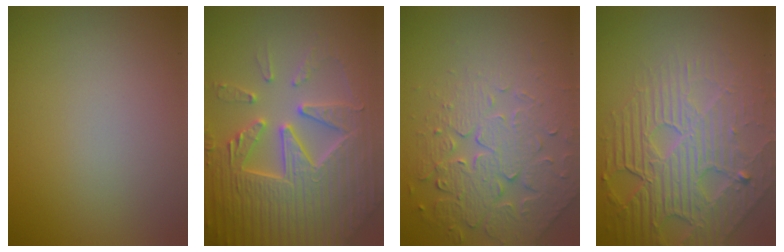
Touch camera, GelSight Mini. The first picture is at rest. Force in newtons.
{"total": 7.7, "press": 7.6, "slide": 1.5}
{"total": 5.0, "press": 4.8, "slide": 1.5}
{"total": 7.2, "press": 5.5, "slide": 4.6}